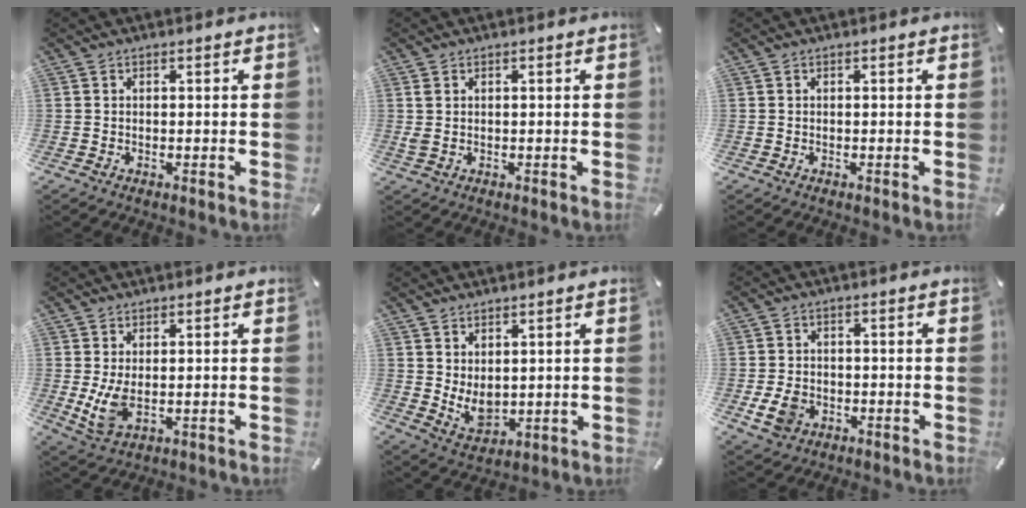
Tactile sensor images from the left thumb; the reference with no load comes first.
{"total": 1.3, "force": [0.4, 0.5, 1.1], "torque": [-0.023, 0.001, 0.007]}
{"total": 0.0}
{"total": 5.5, "force": [0.6, 3.3, 4.4], "torque": [-0.091, -0.012, 0.006]}
{"total": 5.5, "force": [2.3, 3.9, 3.1], "torque": [-0.060, -0.024, 0.045]}
{"total": 5.6, "force": [-1.7, 4.4, 3.0], "torque": [-0.067, -0.002, -0.034]}